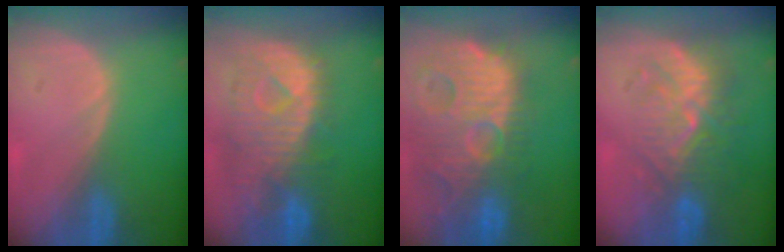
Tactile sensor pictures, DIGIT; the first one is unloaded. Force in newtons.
{"total": 11.3, "press": 9.9, "slide": 5.4}
{"total": 14.8, "press": 12.7, "slide": 7.6}
{"total": 9.1, "press": 8.8, "slide": 2.3}